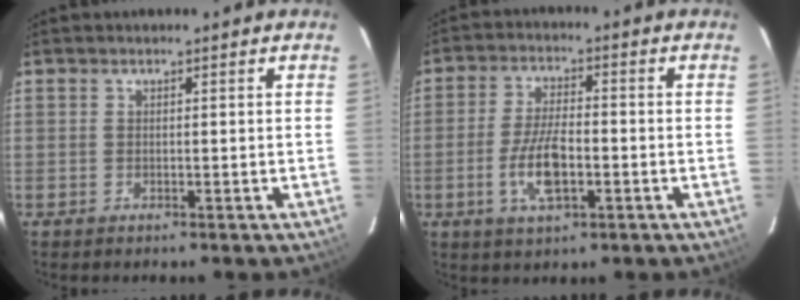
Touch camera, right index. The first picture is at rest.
{"total": 8.4, "force": [-2.7, 3.2, 7.2], "torque": [-0.149, -0.003, -0.049]}